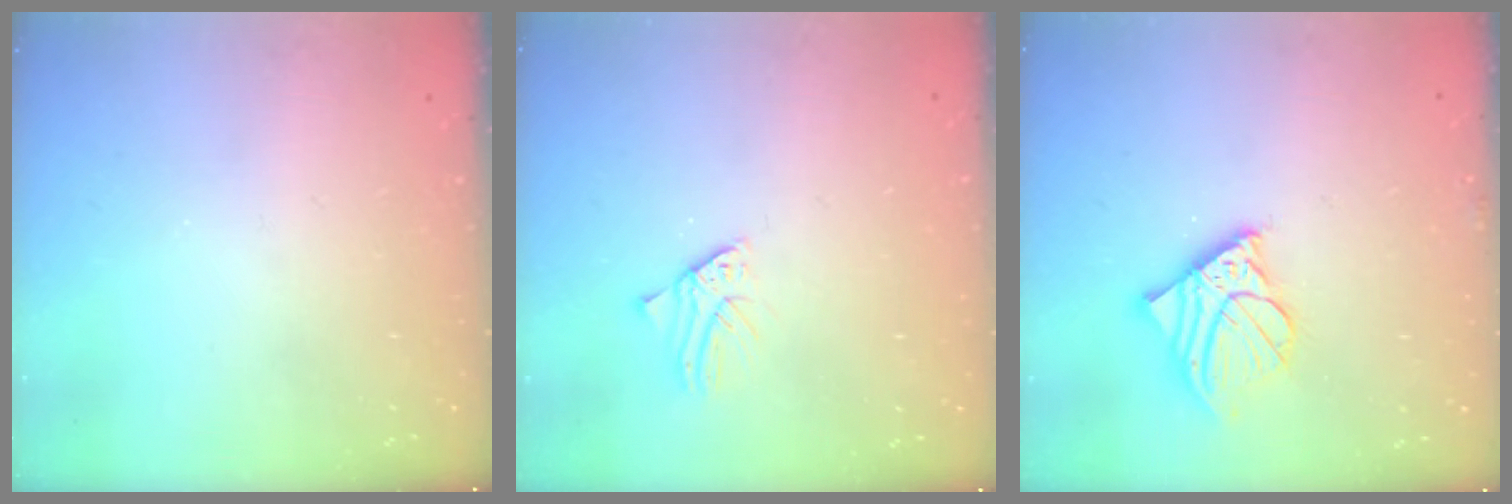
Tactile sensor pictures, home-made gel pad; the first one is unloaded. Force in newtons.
{"total": 1.3, "press": 1.3, "slide": 0.0}
{"total": 10.9, "press": 10.7, "slide": 1.7}